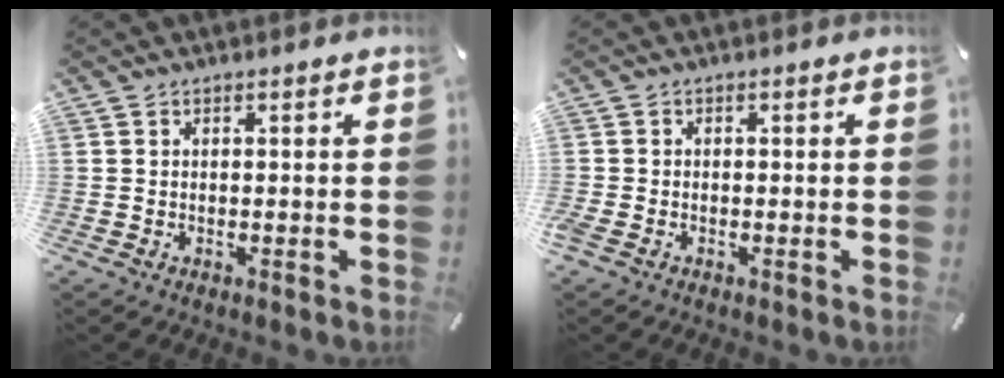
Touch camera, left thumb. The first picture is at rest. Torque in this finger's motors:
{"motor_torque": [-0.28, 0.38, 0.12, -0.02, 0.12]}